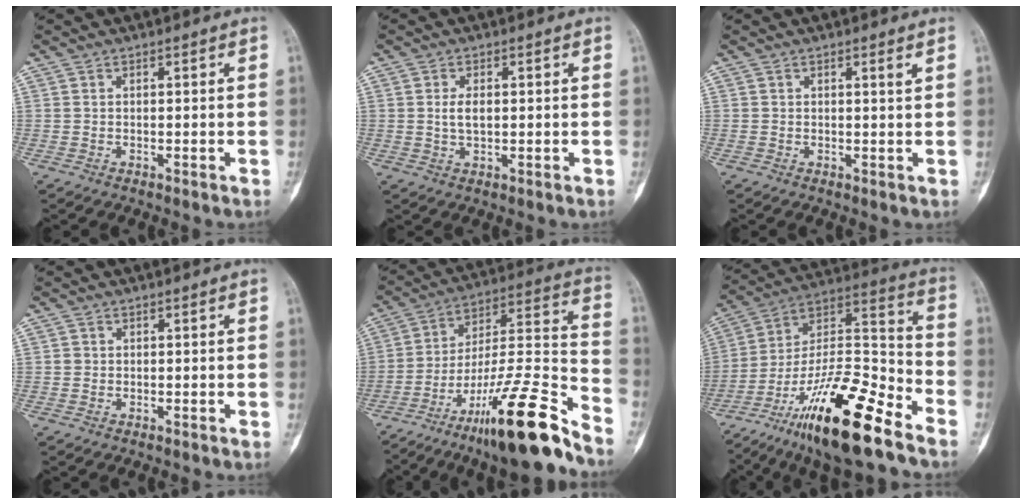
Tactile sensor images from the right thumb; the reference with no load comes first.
{"total": 3.1, "force": [0.3, 1.5, 2.6], "torque": [-0.045, -0.001, 0.006]}
{"total": 0.9, "force": [0.5, 0.0, 0.8], "torque": [-0.009, -0.003, 0.005]}
{"total": 0.7, "force": [-0.1, 0.7, 0.1], "torque": [0.002, 0.004, -0.001]}
{"total": 23.5, "force": [-16.5, 3.1, 16.5], "torque": [-0.253, 0.086, -0.273]}
{"total": 24.4, "force": [-15.9, 5.7, 17.7], "torque": [-0.319, 0.074, -0.274]}